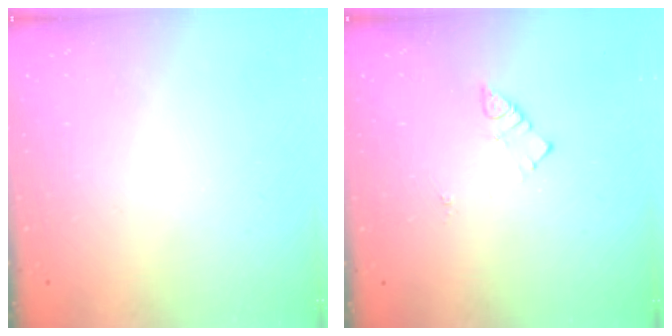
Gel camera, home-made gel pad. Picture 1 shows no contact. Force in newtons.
{"total": 3.9, "press": 3.8, "slide": 0.5}